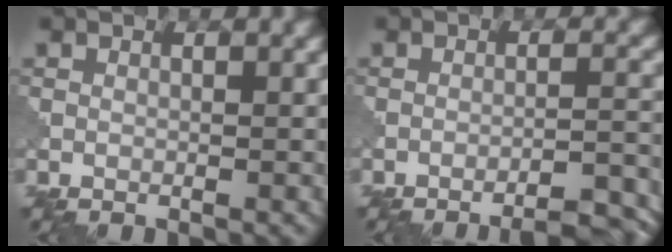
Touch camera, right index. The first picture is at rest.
{"total": 8.8, "force": [-7.8, 2.1, 3.4], "torque": [-0.020, 0.023, -0.078]}